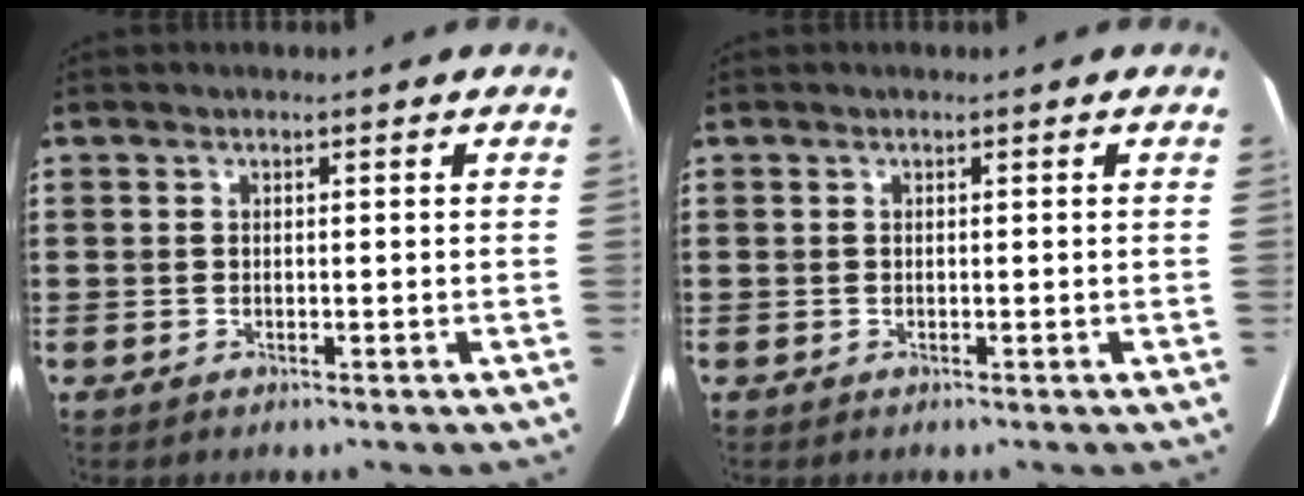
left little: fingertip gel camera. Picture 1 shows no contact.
{"total": 0.0}